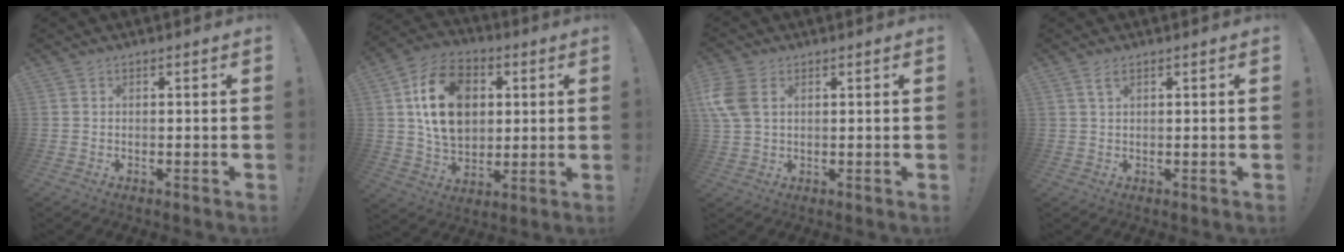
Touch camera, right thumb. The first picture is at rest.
{"total": 19.0, "force": [4.8, 14.0, 11.9], "torque": [-0.193, -0.010, 0.089]}
{"total": 7.9, "force": [2.5, 5.1, 5.5], "torque": [-0.122, -0.005, 0.048]}
{"total": 2.3, "force": [1.0, 0.2, 2.0], "torque": [-0.040, 0.000, 0.016]}